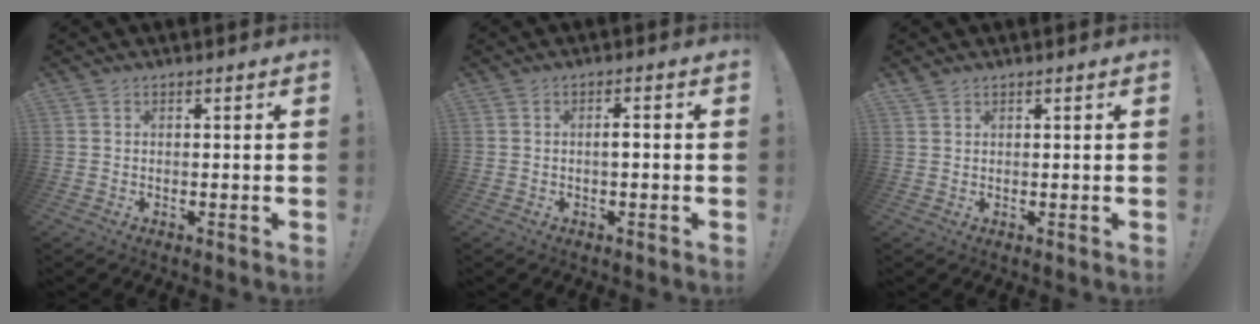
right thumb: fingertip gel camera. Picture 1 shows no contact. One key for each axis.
{"total": 1.8, "fx": -0.5, "fy": 0.3, "fz": 1.7, "tx": -0.024, "ty": 0.002, "tz": -0.014}
{"total": 1.4, "fx": 1.2, "fy": 0.6, "fz": 0.4, "tx": -0.004, "ty": -0.004, "tz": 0.022}